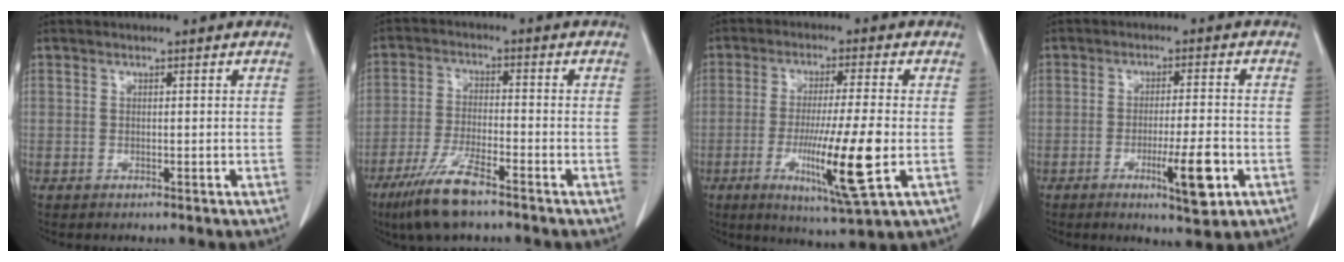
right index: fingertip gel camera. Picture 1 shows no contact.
{"total": 8.7, "force": [-6.0, 1.2, 6.2], "torque": [-0.130, -0.020, -0.113]}
{"total": 9.2, "force": [-2.4, -0.3, 8.9], "torque": [-0.157, -0.030, -0.039]}
{"total": 7.5, "force": [-3.0, 0.8, 6.9], "torque": [-0.109, -0.011, -0.041]}